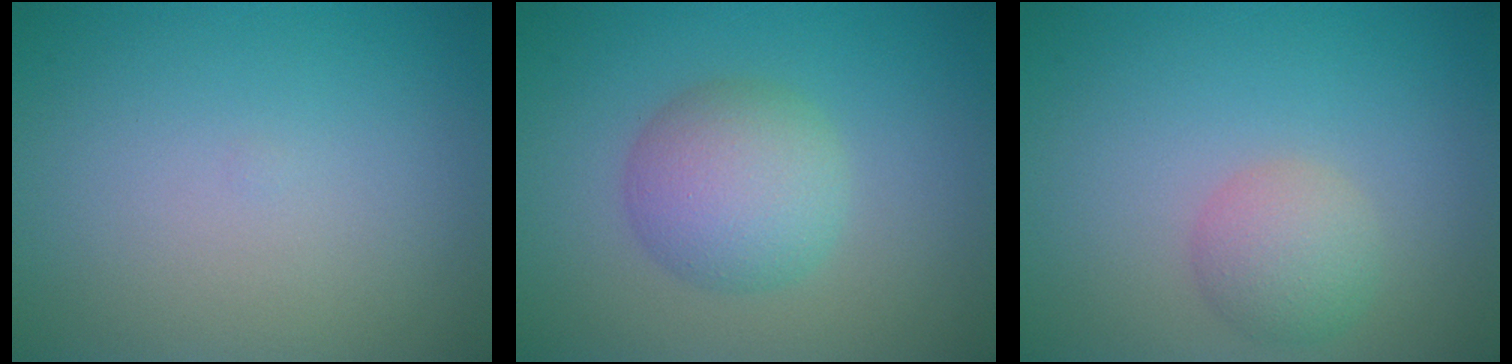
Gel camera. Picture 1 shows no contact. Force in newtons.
{"total": 4.8, "press": 4.8, "slide": 0.1}
{"total": 2.7, "press": 2.7, "slide": 0.2}